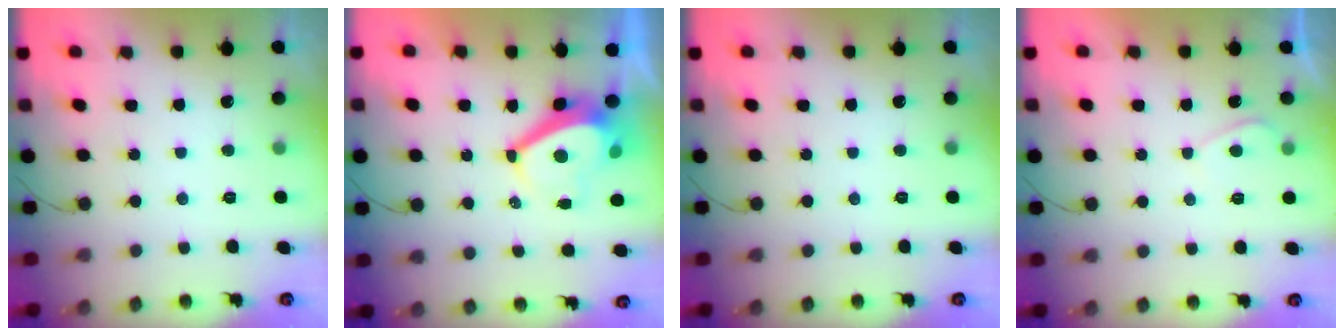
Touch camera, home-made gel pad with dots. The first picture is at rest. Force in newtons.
{"total": 5.6, "press": 5.6, "slide": 0.7}
{"total": 0.0}
{"total": 0.7, "press": 0.4, "slide": 0.5}